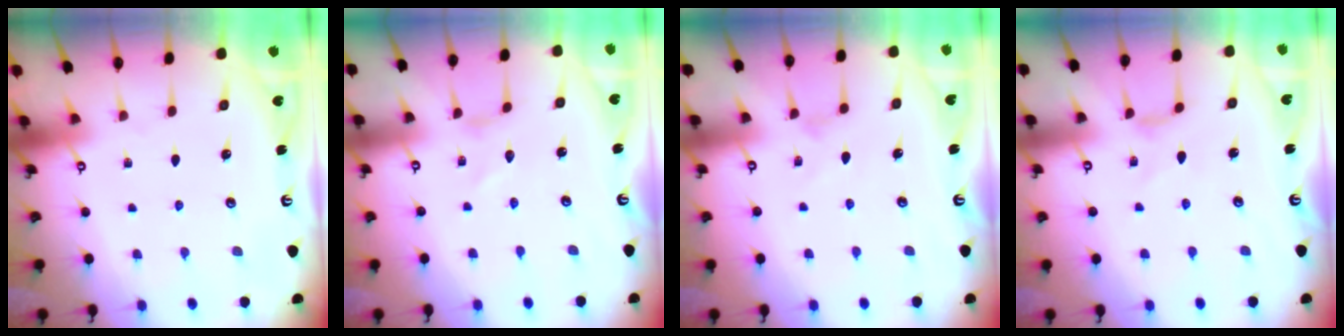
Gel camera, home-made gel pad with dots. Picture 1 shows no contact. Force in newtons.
{"total": 0.0}
{"total": 1.8, "press": 1.7, "slide": 0.3}
{"total": 1.6, "press": 1.5, "slide": 0.4}